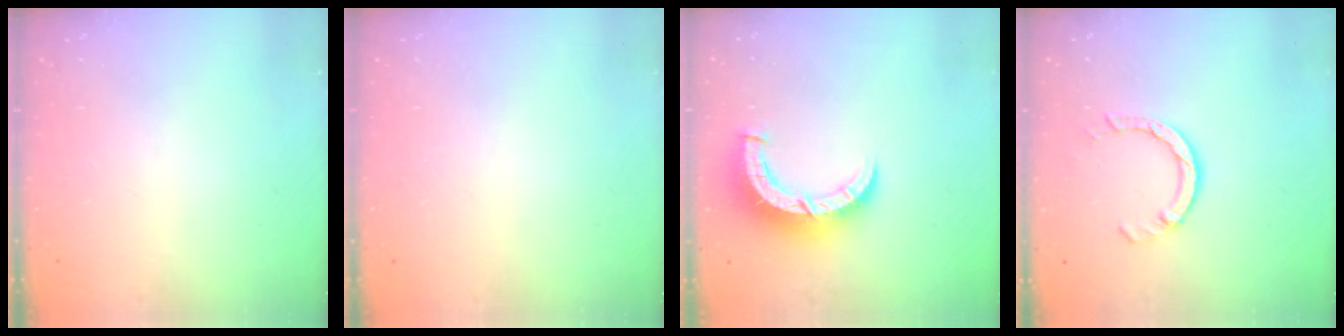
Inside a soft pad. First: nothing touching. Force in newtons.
{"total": 2.6, "press": 2.6, "slide": 0.2}
{"total": 8.8, "press": 8.8, "slide": 1.1}
{"total": 5.5, "press": 5.5, "slide": 0.6}